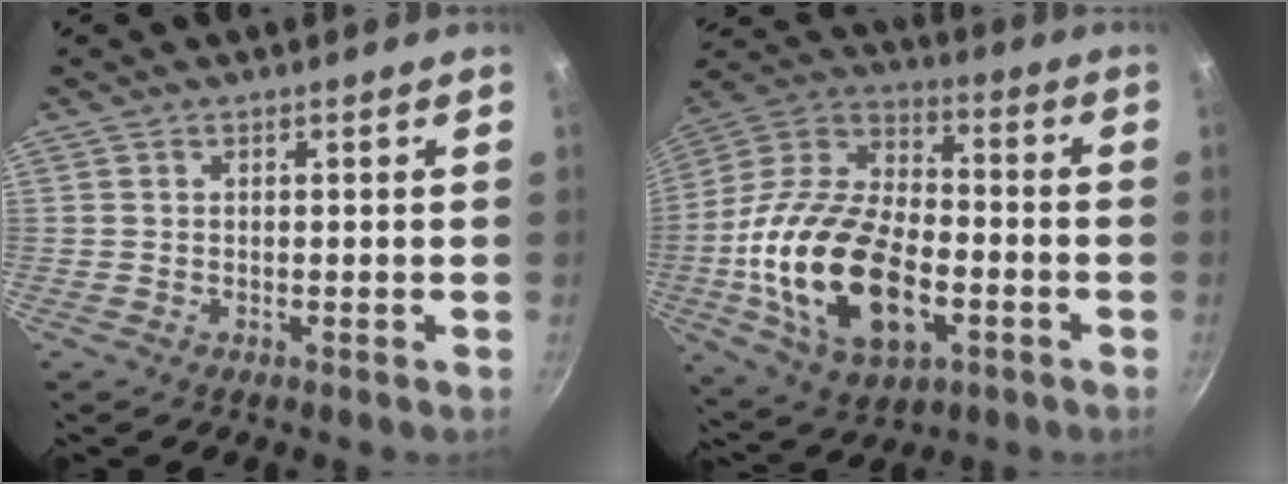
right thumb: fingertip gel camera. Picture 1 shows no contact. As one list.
[{"total": 25.2, "force": [-6.1, 14.7, 19.5], "torque": [-0.354, 0.030, -0.112]}]